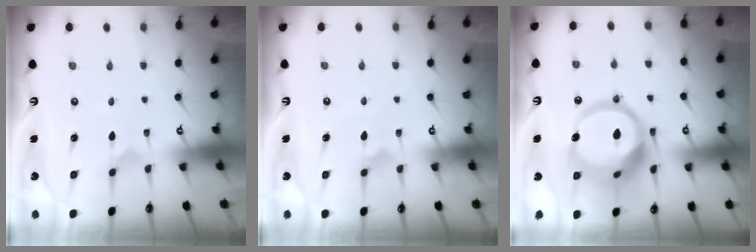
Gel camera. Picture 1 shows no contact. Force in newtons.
{"total": 3.4, "press": 3.4, "slide": 0.3}
{"total": 19.7, "press": 19.6, "slide": 2.3}